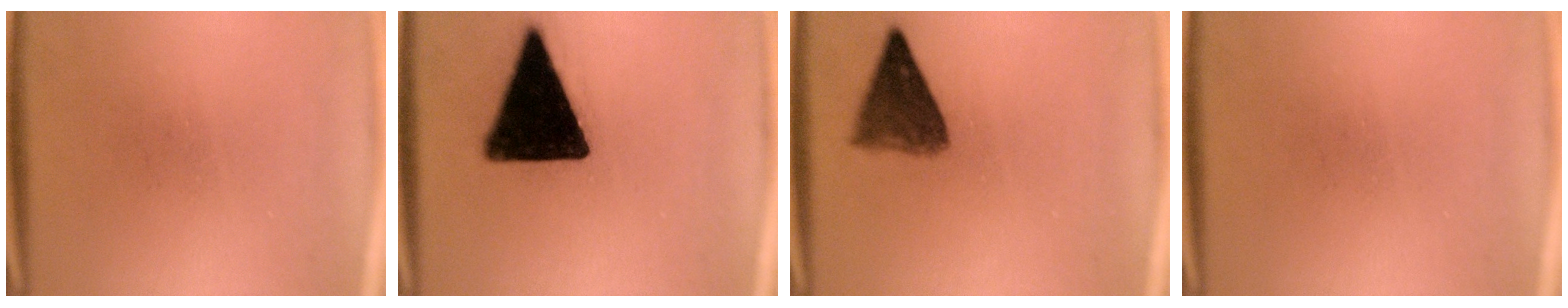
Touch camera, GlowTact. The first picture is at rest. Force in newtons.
{"total": 19.1}
{"total": 6.5}
{"total": 0.0}